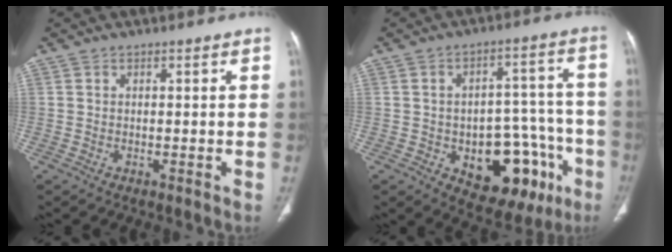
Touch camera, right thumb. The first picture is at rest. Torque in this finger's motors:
{"motor_torque": [0.27, 0.19, 1.38, -0.84, 0.27]}